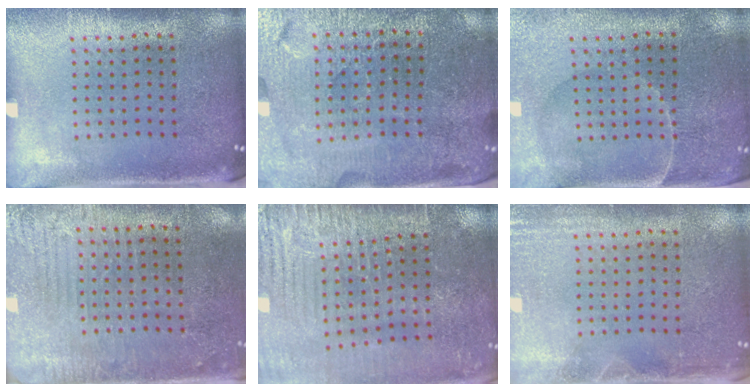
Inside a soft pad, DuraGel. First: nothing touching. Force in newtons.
{"total": 3.4, "press": 3.4, "slide": 0.2}
{"total": 0.6, "press": 0.5, "slide": 0.4}
{"total": 3.0, "press": 2.8, "slide": 1.1}
{"total": 3.4, "press": 3.4, "slide": 0.1}
{"total": 2.2, "press": 2.1, "slide": 0.3}